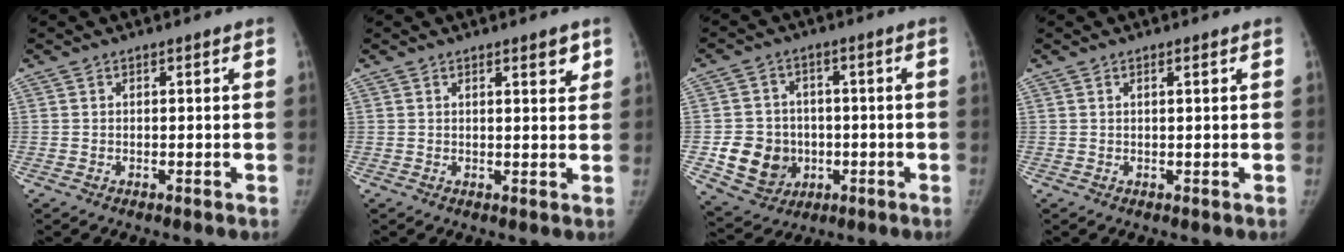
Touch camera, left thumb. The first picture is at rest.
{"total": 3.0, "force": [1.8, 0.9, 2.3], "torque": [-0.021, -0.010, 0.023]}
{"total": 11.0, "force": [-2.0, 9.7, 4.7], "torque": [-0.049, 0.006, -0.021]}
{"total": 0.9, "force": [0.4, 0.0, 0.8], "torque": [-0.015, 0.003, 0.007]}